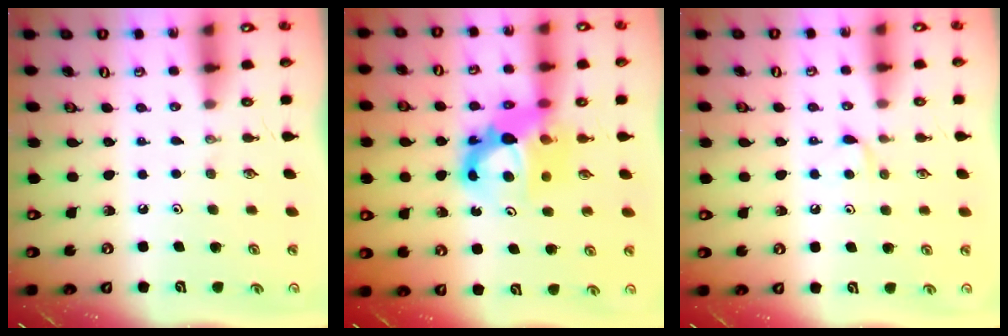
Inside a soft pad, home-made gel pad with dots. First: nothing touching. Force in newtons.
{"total": 11.9, "press": 11.8, "slide": 0.9}
{"total": 5.4, "press": 5.3, "slide": 0.6}